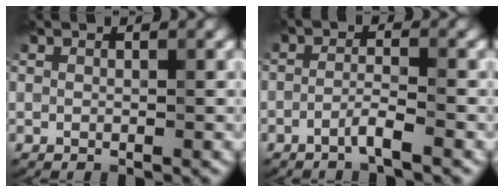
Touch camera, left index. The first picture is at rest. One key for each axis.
{"total": 1.8, "fx": -1.3, "fy": 0.0, "fz": 1.3, "tx": -0.025, "ty": 0.006, "tz": -0.031}